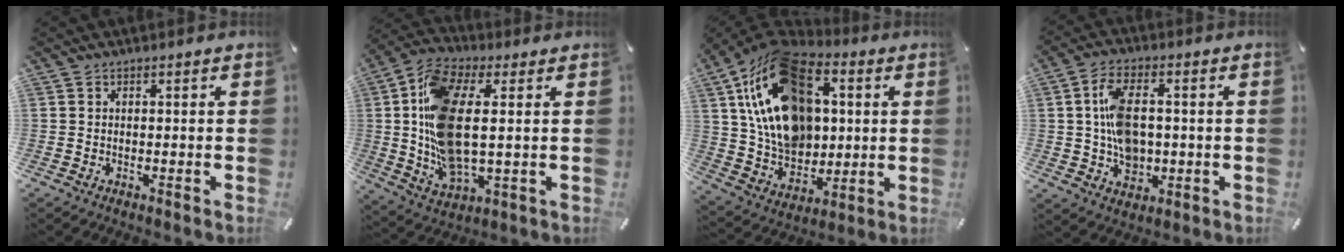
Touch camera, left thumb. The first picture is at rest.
{"total": 16.4, "force": [2.1, 7.9, 14.2], "torque": [-0.314, -0.010, 0.040]}
{"total": 23.0, "force": [6.5, 16.8, 14.3], "torque": [-0.273, -0.037, 0.116]}
{"total": 9.8, "force": [0.3, 6.8, 7.0], "torque": [-0.120, 0.006, 0.007]}